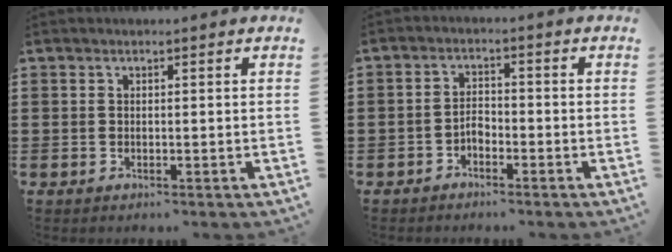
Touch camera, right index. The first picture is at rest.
{"total": 1.9, "force": [-1.5, 1.0, 0.6], "torque": [-0.013, 0.007, -0.032]}